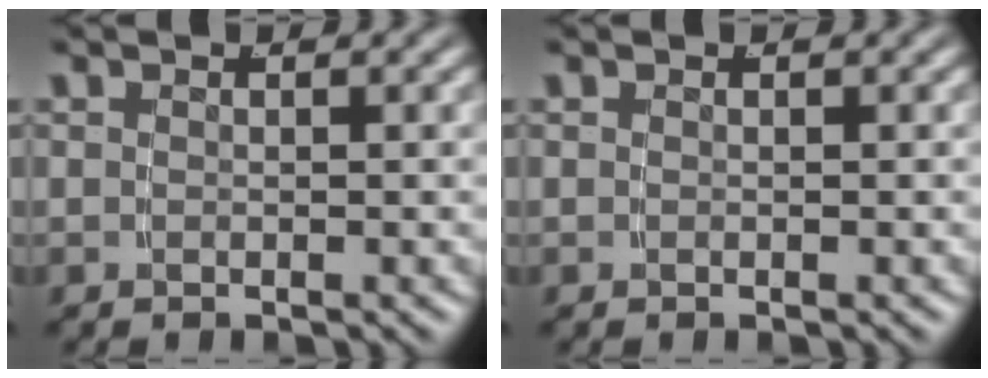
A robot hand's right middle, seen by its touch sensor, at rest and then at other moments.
{"total": 0.0}